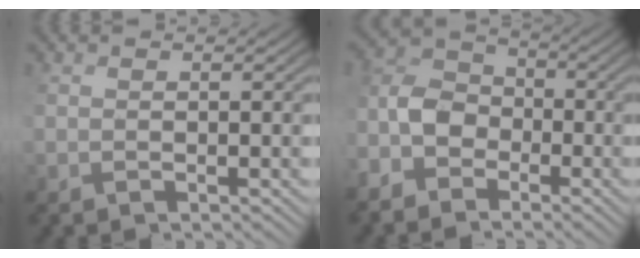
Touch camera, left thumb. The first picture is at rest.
{"total": 6.0, "force": [-2.7, 3.7, 3.8], "torque": [-0.108, 0.005, -0.065]}